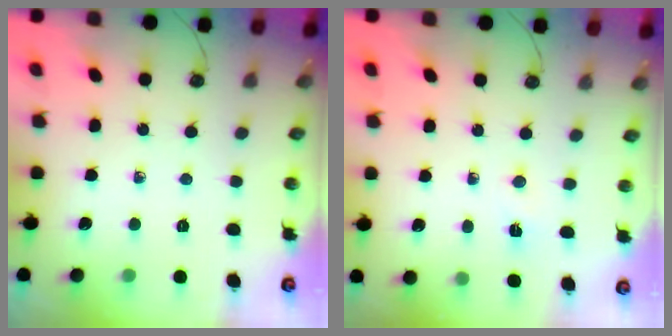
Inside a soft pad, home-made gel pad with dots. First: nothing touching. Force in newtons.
{"total": 3.8, "press": 0.5, "slide": 3.8}